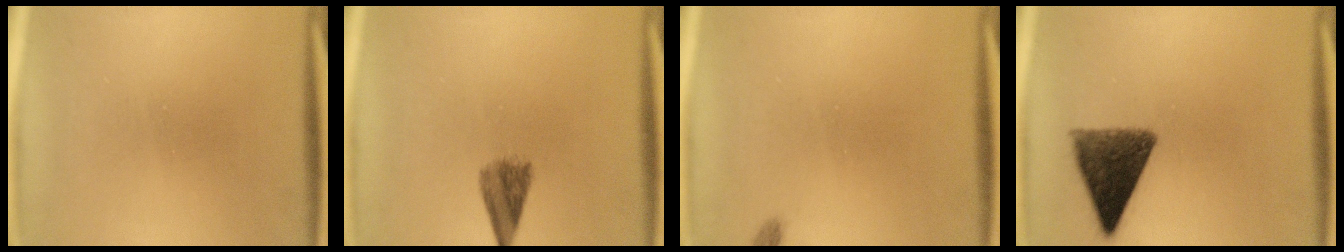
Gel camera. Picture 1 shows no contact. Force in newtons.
{"total": 3.5}
{"total": 1.1}
{"total": 10.4}